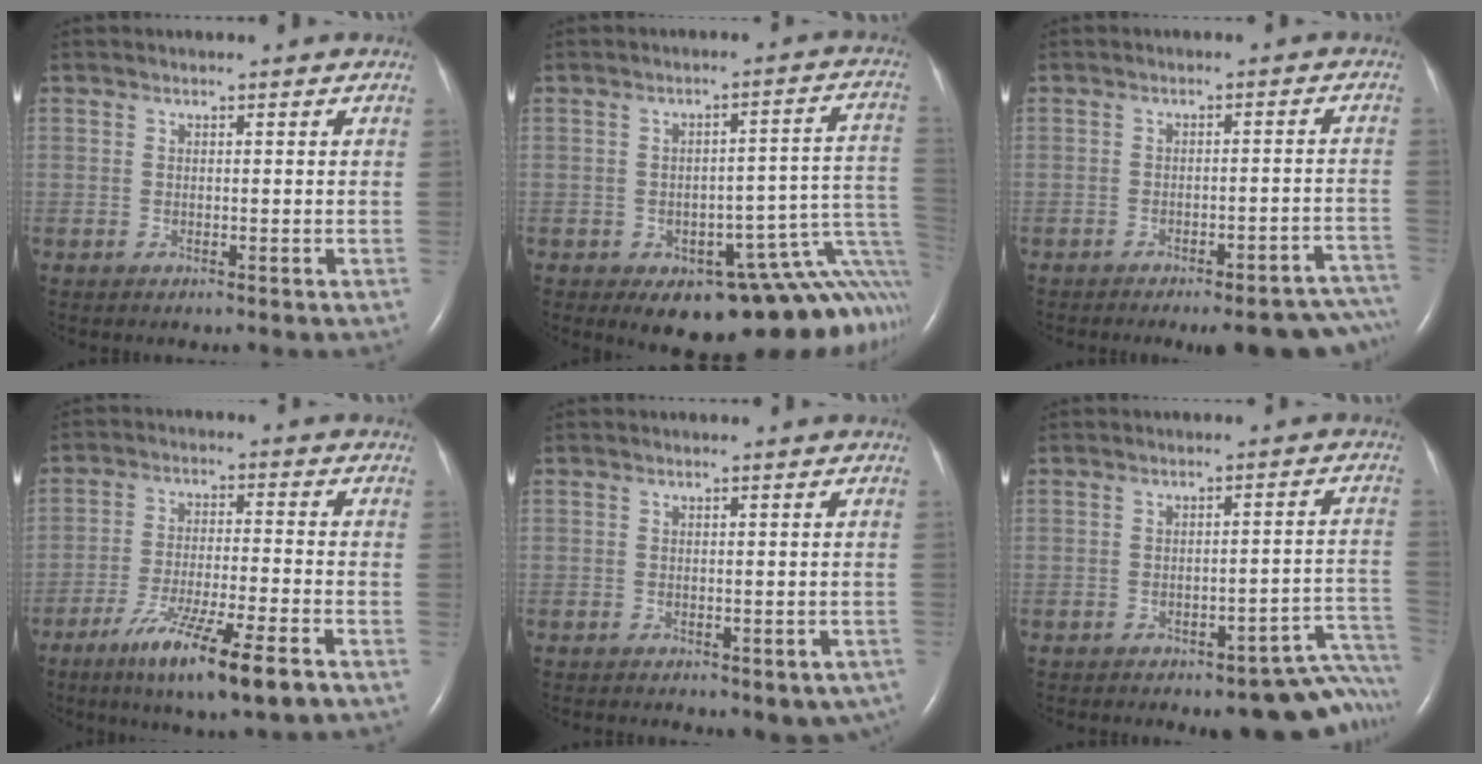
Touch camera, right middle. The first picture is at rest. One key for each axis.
{"total": 16.7, "fx": -11.7, "fy": 5.5, "fz": 10.5, "tx": -0.015, "ty": 0.059, "tz": -0.133}
{"total": 16.1, "fx": -14.6, "fy": 2.8, "fz": 6.2, "tx": -0.015, "ty": 0.022, "tz": -0.163}
{"total": 12.6, "fx": -7.7, "fy": 0.5, "fz": 10.0, "tx": -0.180, "ty": -0.033, "tz": -0.129}
{"total": 5.0, "fx": -3.4, "fy": 2.3, "fz": 2.9, "tx": -0.021, "ty": 0.004, "tz": -0.041}
{"total": 12.1, "fx": -10.6, "fy": 2.4, "fz": 5.3, "tx": 0.003, "ty": 0.038, "tz": -0.120}